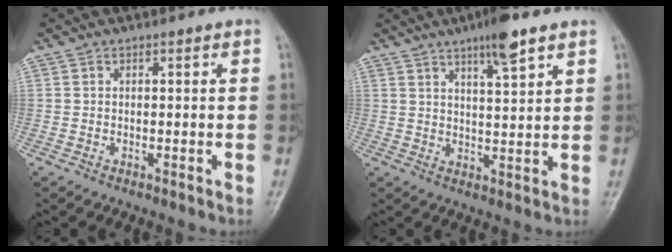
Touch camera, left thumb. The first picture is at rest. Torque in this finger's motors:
{"motor_torque": [1.63, 0.46, 1.12, -0.72, 0.01]}